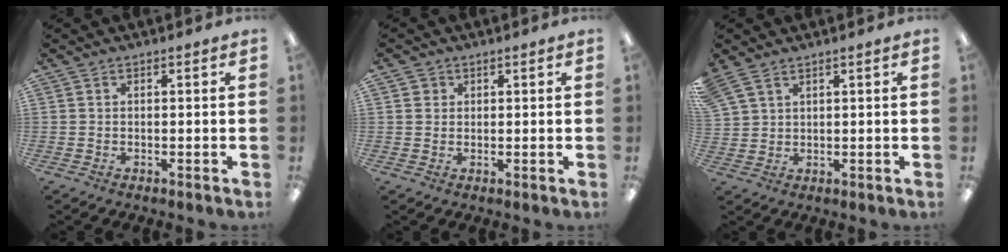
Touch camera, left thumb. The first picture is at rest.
{"total": 1.8, "force": [0.8, 1.5, 0.3], "torque": [0.000, 0.000, 0.013]}
{"total": 4.3, "force": [3.3, 2.1, 1.7], "torque": [-0.041, -0.009, 0.066]}